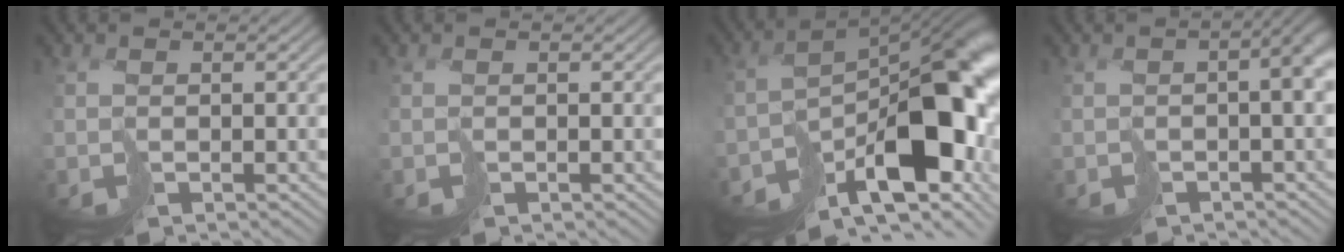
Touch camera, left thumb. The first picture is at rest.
{"total": 0.0}
{"total": 16.0, "force": [-7.1, 7.2, 12.4], "torque": [-0.167, -0.031, -0.098]}
{"total": 4.3, "force": [-0.9, 1.5, 3.9], "torque": [-0.060, -0.007, -0.012]}